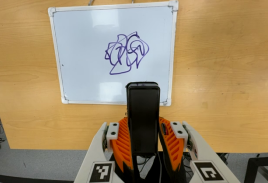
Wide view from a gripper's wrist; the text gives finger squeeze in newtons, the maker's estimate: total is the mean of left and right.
{"total": 5.5, "left": 3.8, "right": 7.1}